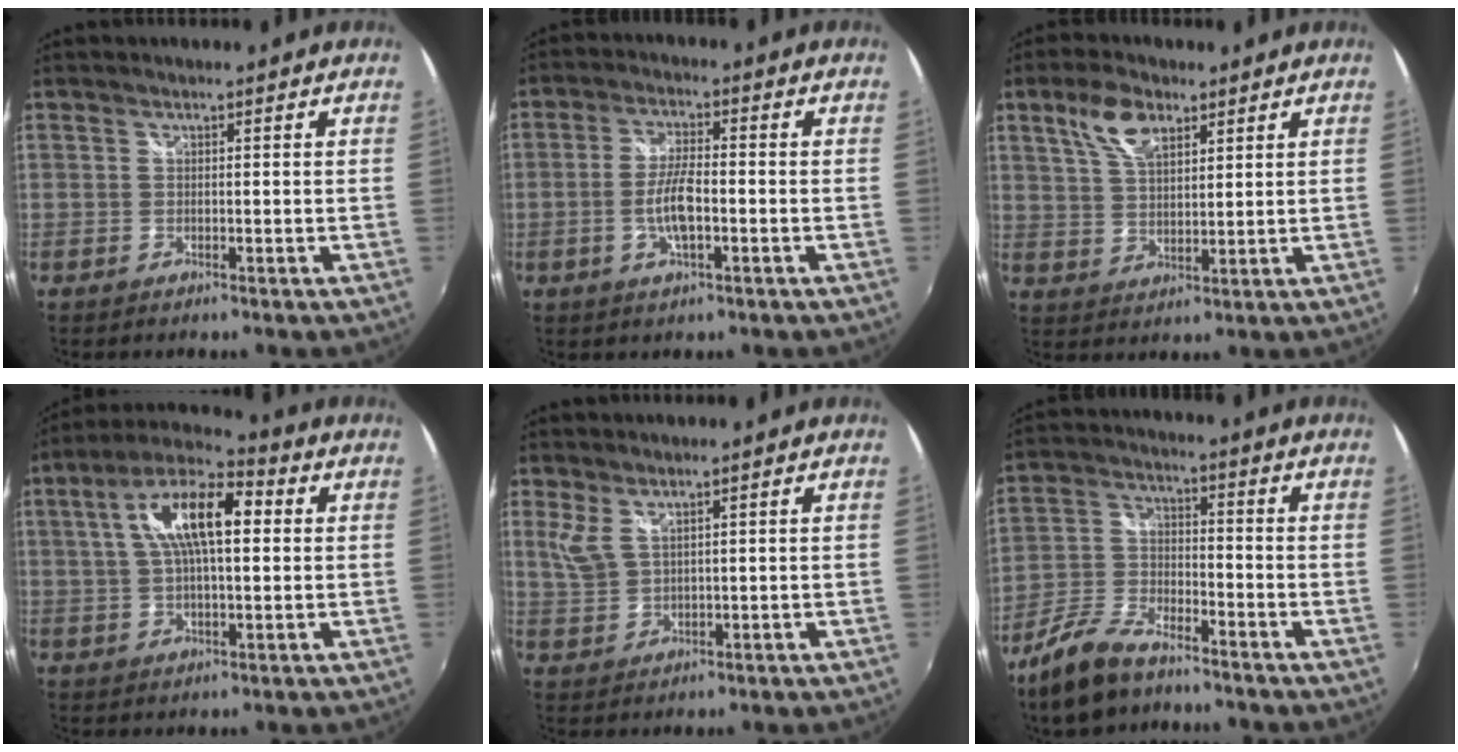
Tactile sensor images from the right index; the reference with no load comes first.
{"total": 6.3, "force": [-1.7, 1.8, 5.8], "torque": [-0.118, -0.001, -0.031]}
{"total": 7.8, "force": [4.3, 3.8, 5.2], "torque": [-0.101, 0.015, 0.084]}
{"total": 13.4, "force": [2.8, 5.1, 12.1], "torque": [-0.220, 0.027, 0.040]}
{"total": 3.6, "force": [2.2, 1.4, 2.5], "torque": [-0.055, -0.004, 0.047]}
{"total": 11.0, "force": [-8.3, 3.9, 6.0], "torque": [-0.139, -0.006, -0.167]}